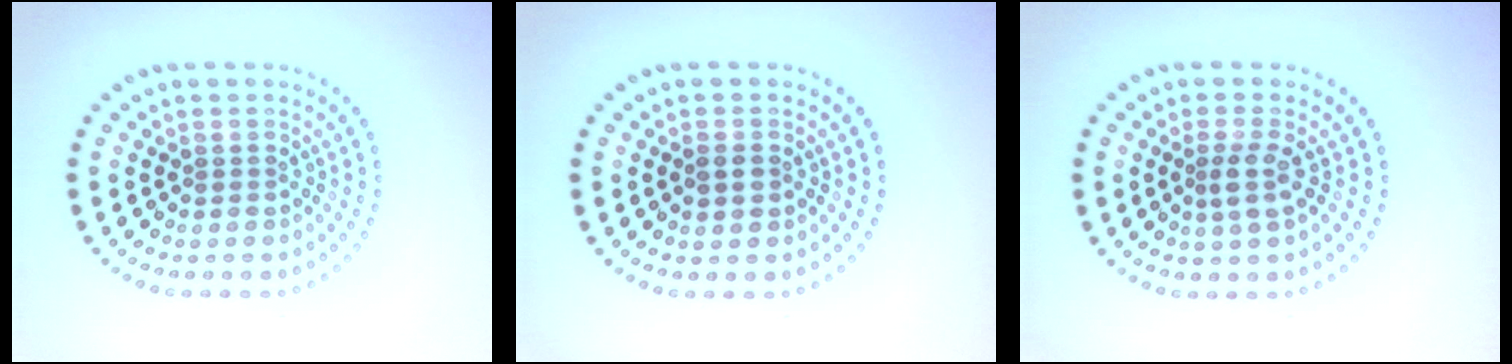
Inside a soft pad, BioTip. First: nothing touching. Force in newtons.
{"total": 1.4, "press": 1.4, "slide": 0.1}
{"total": 2.1, "press": 1.7, "slide": 1.3}